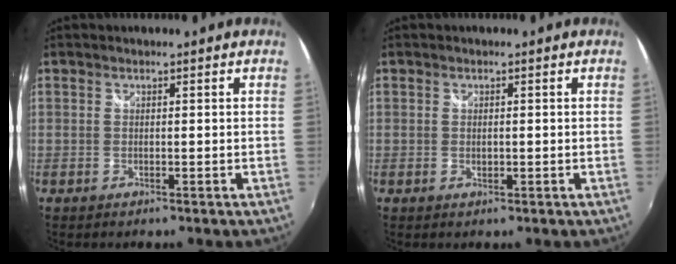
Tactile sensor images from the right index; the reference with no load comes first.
{"total": 1.0, "force": [-0.1, 0.7, 0.8], "torque": [-0.014, 0.000, -0.001]}